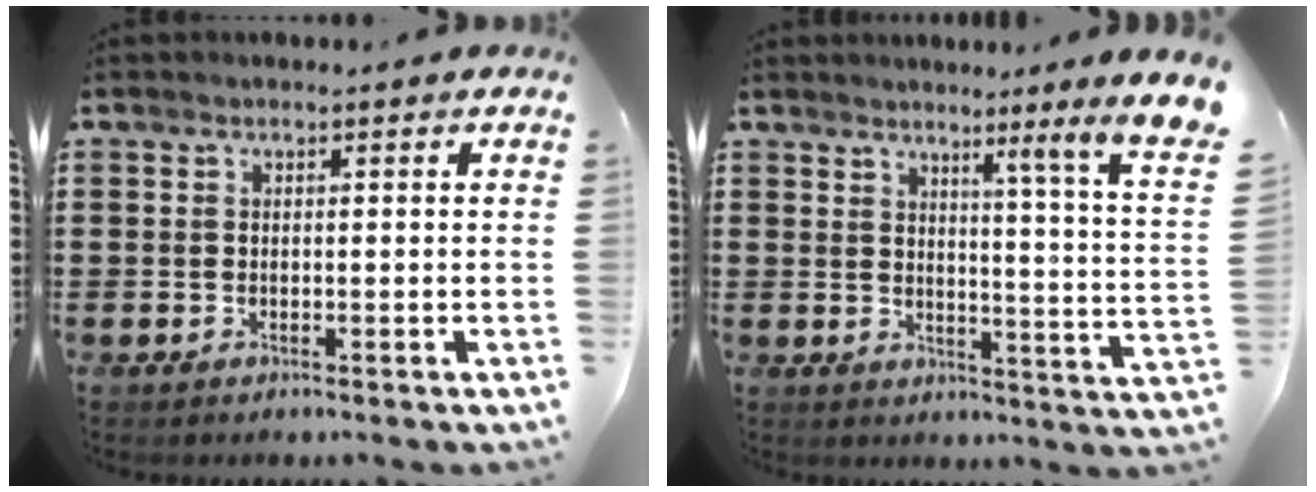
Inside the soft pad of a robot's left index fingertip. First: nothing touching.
{"total": 5.0, "force": [3.6, -2.1, 2.8], "torque": [-0.038, -0.060, 0.038]}